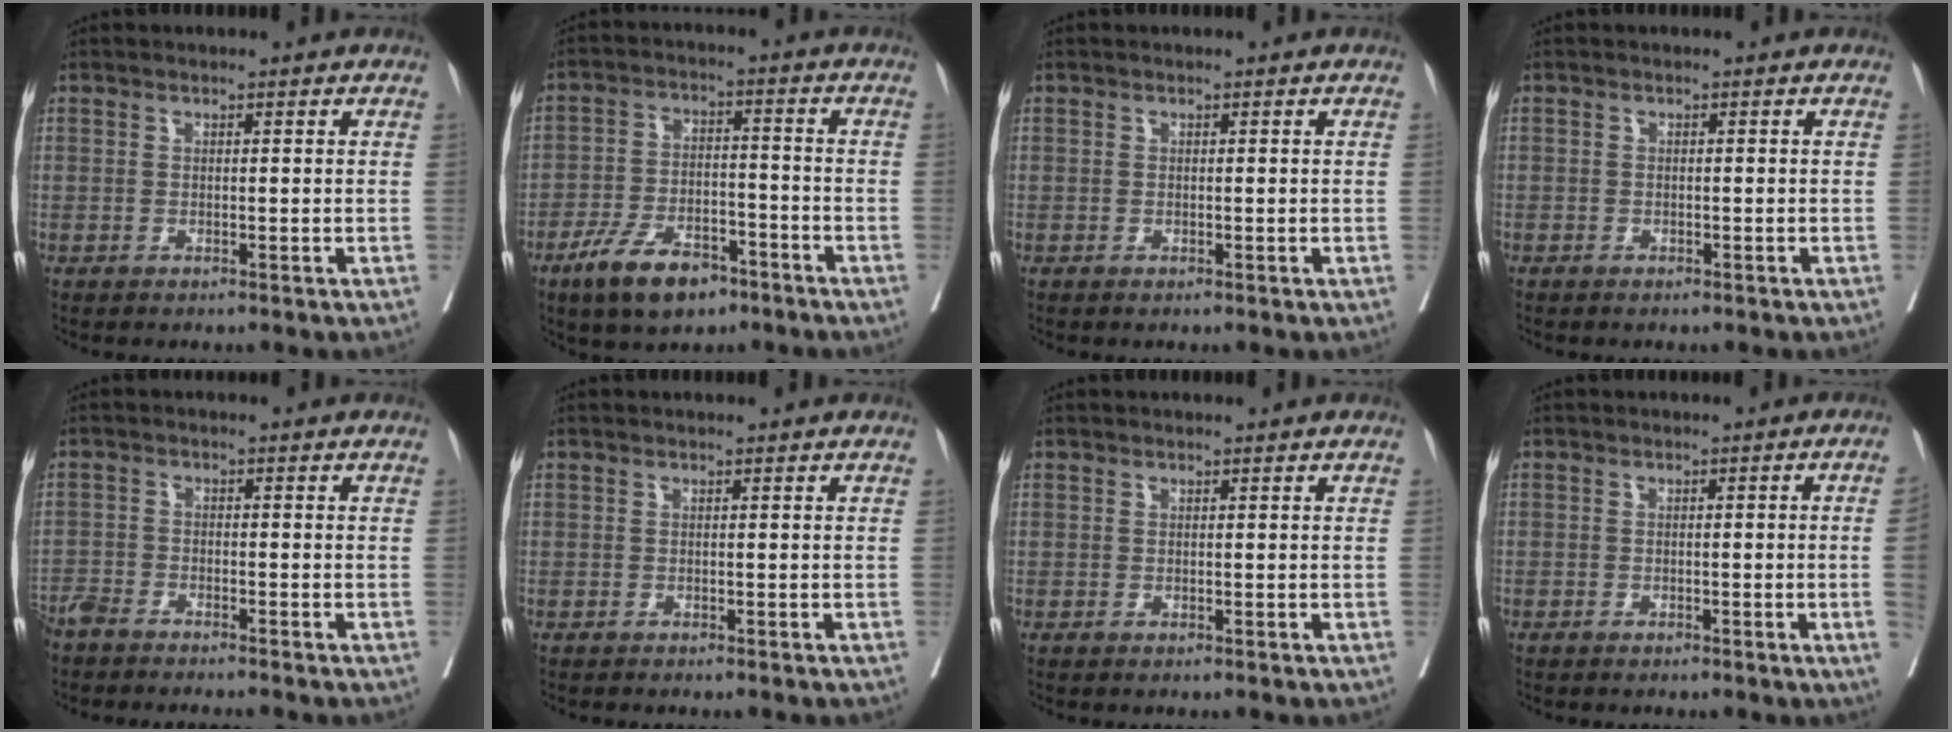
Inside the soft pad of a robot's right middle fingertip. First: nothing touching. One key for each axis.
{"total": 9.9, "fx": -6.5, "fy": 4.3, "fz": 6.1, "tx": -0.114, "ty": 0.000, "tz": -0.113}
{"total": 0.0}
{"total": 0.6, "fx": -0.3, "fy": 0.5, "fz": 0.0, "tx": -0.003, "ty": 0.006, "tz": -0.007}
{"total": 6.0, "fx": -5.5, "fy": 0.6, "fz": 2.3, "tx": -0.029, "ty": -0.011, "tz": -0.095}
{"total": 0.0}
{"total": 0.0}
{"total": 3.1, "fx": -0.7, "fy": -0.6, "fz": 2.9, "tx": -0.037, "ty": 0.003, "tz": -0.011}